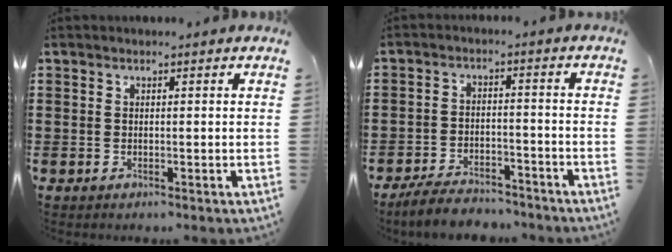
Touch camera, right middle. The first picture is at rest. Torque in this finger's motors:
{"motor_torque": [0.52, -0.26, 0.07, -0.01]}